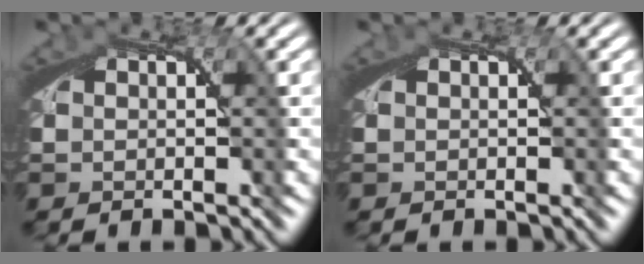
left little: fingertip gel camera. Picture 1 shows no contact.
{"total": 0.0}